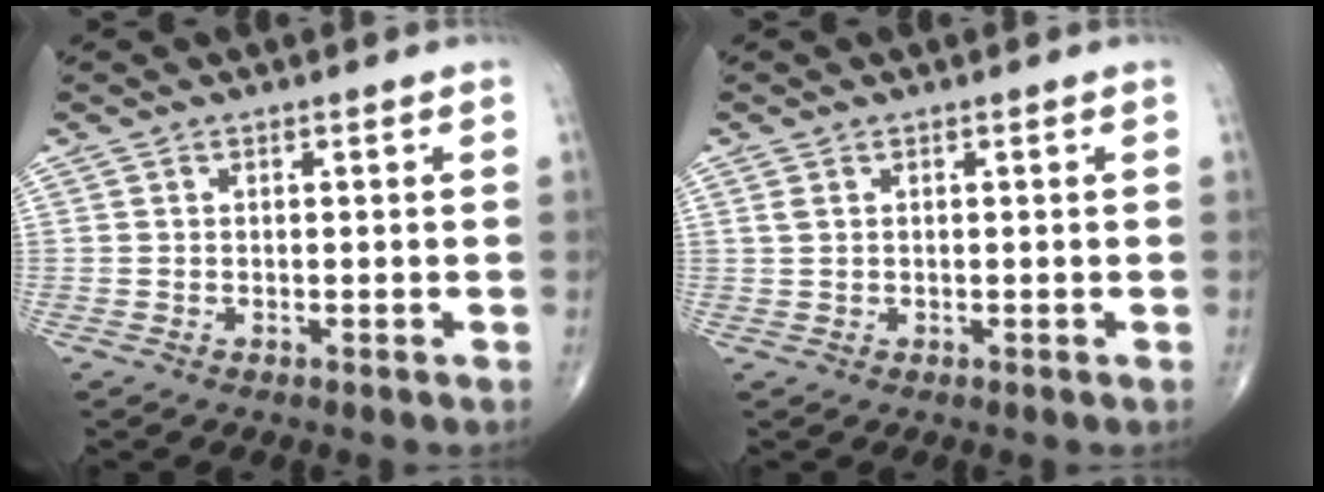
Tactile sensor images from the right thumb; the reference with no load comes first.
{"total": 1.2, "force": [0.5, 0.8, 0.7], "torque": [-0.016, 0.005, 0.013]}